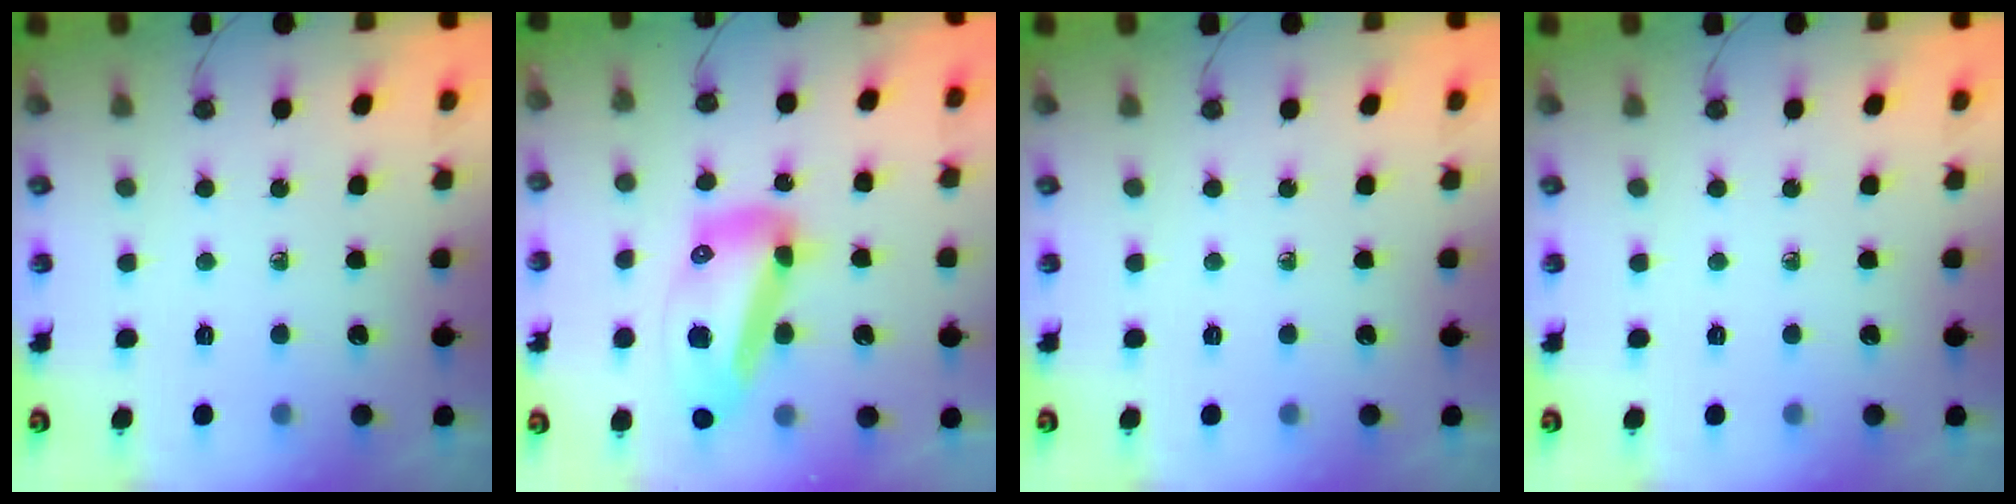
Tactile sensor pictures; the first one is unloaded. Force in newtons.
{"total": 17.2, "press": 17.1, "slide": 2.1}
{"total": 0.0}
{"total": 0.0}